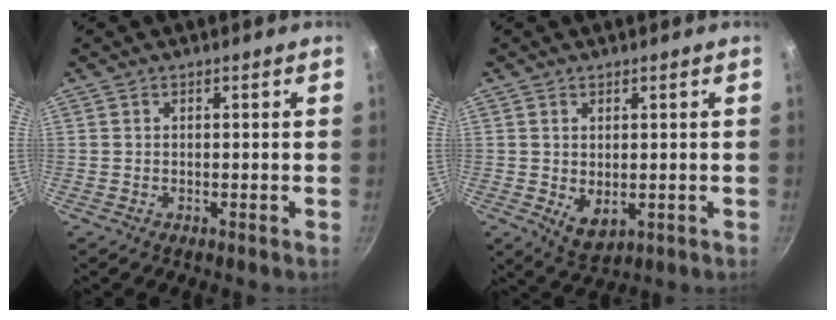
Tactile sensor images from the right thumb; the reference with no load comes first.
{"total": 4.5, "force": [0.1, 2.9, 3.4], "torque": [-0.053, -0.019, 0.012]}